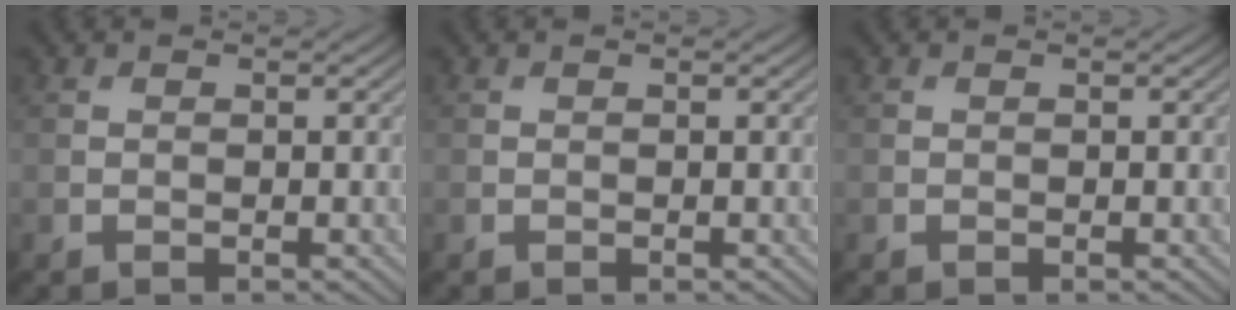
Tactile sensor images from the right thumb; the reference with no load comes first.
{"total": 0.0}
{"total": 0.0}